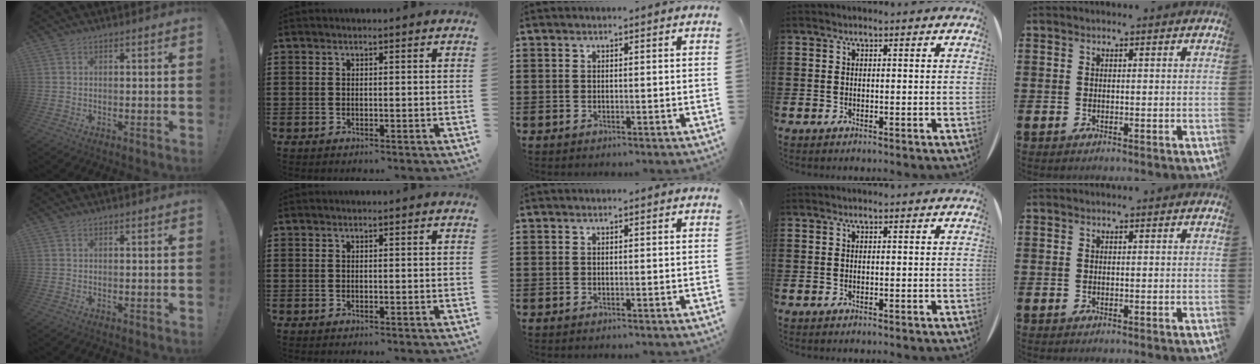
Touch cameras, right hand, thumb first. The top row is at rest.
{}